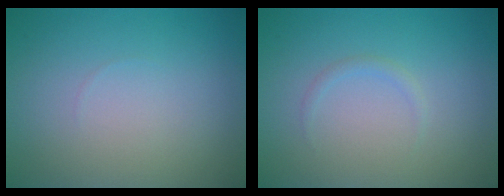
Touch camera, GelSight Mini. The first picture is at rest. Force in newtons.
{"total": 0.7, "press": 0.7, "slide": 0.1}